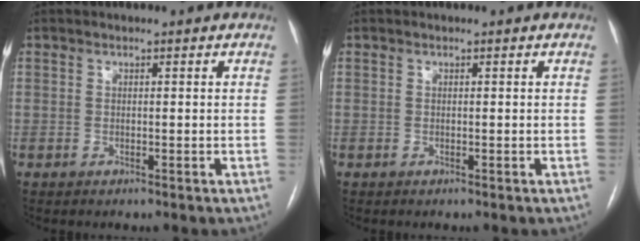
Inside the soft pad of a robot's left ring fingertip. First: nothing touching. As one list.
[{"total": 0.0}]